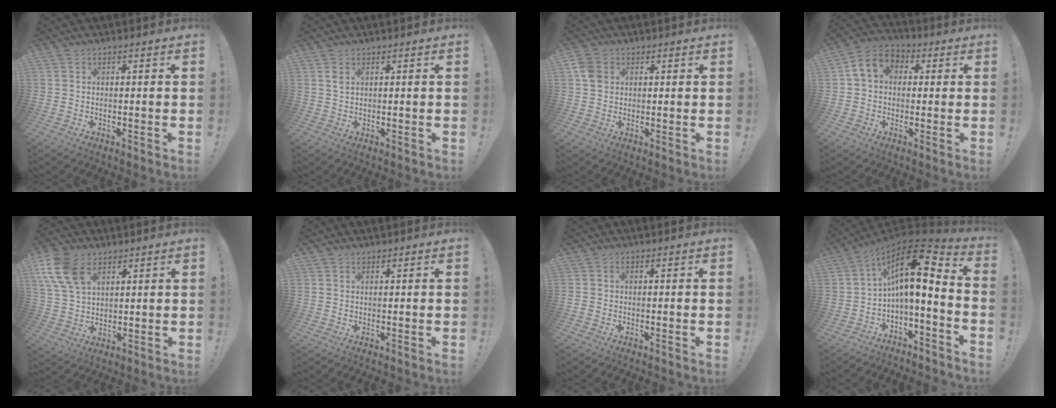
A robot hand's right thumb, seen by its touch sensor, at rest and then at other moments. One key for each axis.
{"total": 1.7, "fx": 0.9, "fy": 0.9, "fz": 1.2, "tx": -0.018, "ty": 0.000, "tz": 0.014}
{"total": 5.3, "fx": 1.7, "fy": 4.4, "fz": 2.6, "tx": -0.035, "ty": 0.002, "tz": 0.031}
{"total": 8.8, "fx": 2.0, "fy": 6.8, "fz": 5.2, "tx": -0.080, "ty": 0.011, "tz": 0.046}
{"total": 12.9, "fx": 6.4, "fy": 8.4, "fz": 7.4, "tx": -0.145, "ty": -0.020, "tz": 0.127}
{"total": 0.5, "fx": 0.5, "fy": 0.1, "fz": 0.1, "tx": 0.000, "ty": -0.002, "tz": 0.010}
{"total": 0.9, "fx": -0.5, "fy": 0.7, "fz": 0.2, "tx": -0.002, "ty": 0.004, "tz": -0.008}
{"total": 13.6, "fx": 3.1, "fy": 4.2, "fz": 12.5, "tx": -0.208, "ty": -0.024, "tz": 0.051}